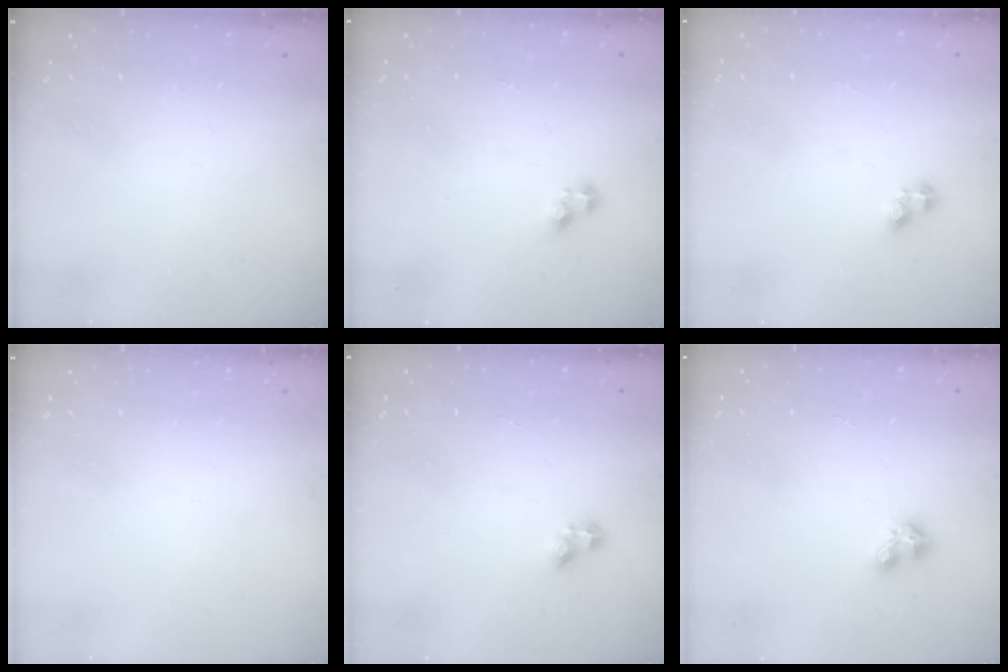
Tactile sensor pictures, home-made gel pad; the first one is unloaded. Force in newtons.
{"total": 2.8, "press": 2.8, "slide": 0.3}
{"total": 3.1, "press": 3.0, "slide": 0.4}
{"total": 0.0}
{"total": 2.7, "press": 2.5, "slide": 1.1}
{"total": 4.6, "press": 4.6, "slide": 0.4}